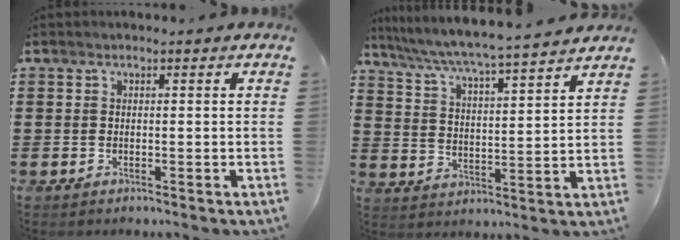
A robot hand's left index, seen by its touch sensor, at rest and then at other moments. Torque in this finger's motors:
{"motor_torque": [2.14, 0.00, 0.36, 0.17]}